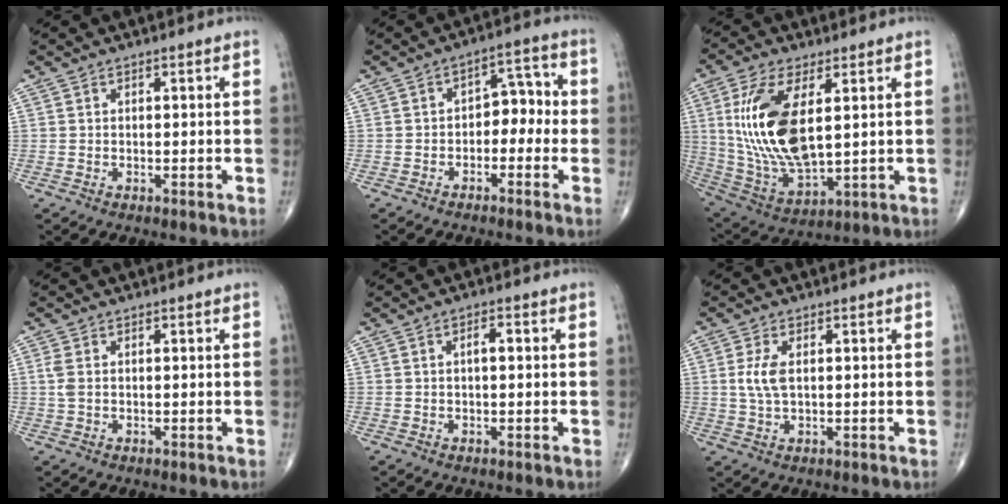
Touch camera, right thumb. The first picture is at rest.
{"total": 6.2, "force": [-1.4, 4.1, 4.5], "torque": [-0.031, 0.037, -0.034]}
{"total": 18.2, "force": [3.7, 8.2, 15.9], "torque": [-0.323, -0.022, 0.082]}
{"total": 1.8, "force": [0.3, 1.0, 1.5], "torque": [-0.048, 0.006, 0.007]}
{"total": 2.0, "force": [0.2, 0.8, 1.8], "torque": [-0.029, 0.005, 0.001]}
{"total": 4.2, "force": [0.6, 2.0, 3.7], "torque": [-0.087, 0.000, 0.014]}